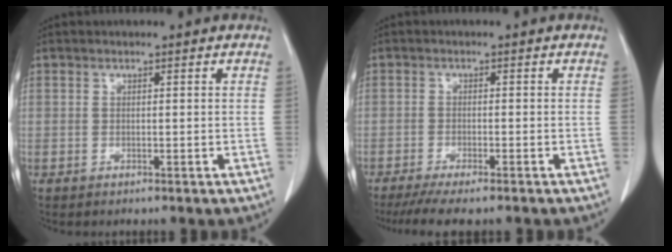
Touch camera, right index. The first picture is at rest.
{"total": 7.7, "force": [-6.4, 1.1, 4.2], "torque": [-0.056, -0.012, -0.097]}